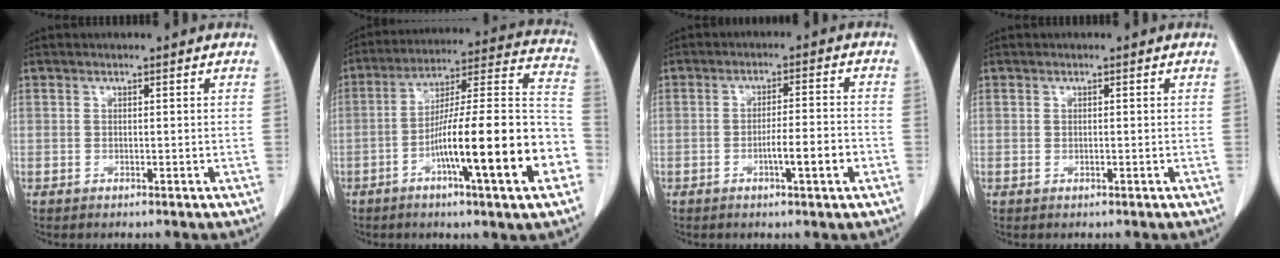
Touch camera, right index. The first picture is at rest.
{"total": 21.6, "force": [-7.4, 1.1, 20.2], "torque": [-0.267, 0.010, -0.115]}
{"total": 5.6, "force": [-2.1, 0.1, 5.2], "torque": [-0.079, 0.000, -0.030]}
{"total": 0.0}